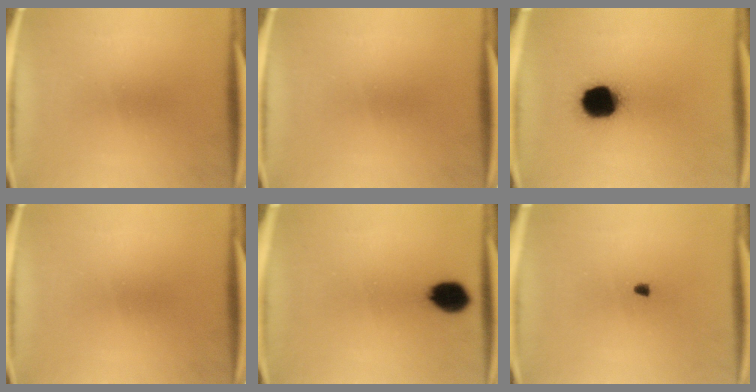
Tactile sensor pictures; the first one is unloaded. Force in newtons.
{"total": 0.0}
{"total": 14.2}
{"total": 0.0}
{"total": 7.5}
{"total": 1.0}